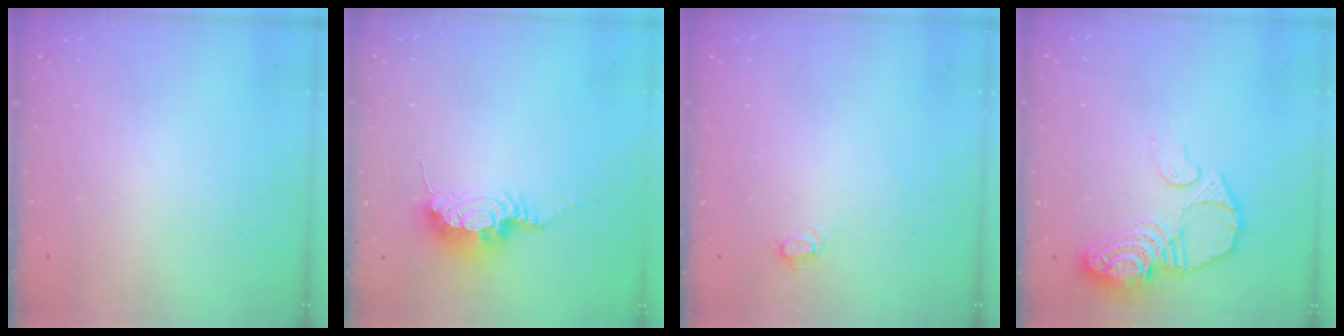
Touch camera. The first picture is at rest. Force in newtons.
{"total": 8.7, "press": 8.7, "slide": 0.9}
{"total": 4.6, "press": 4.5, "slide": 0.5}
{"total": 11.4, "press": 11.4, "slide": 1.2}